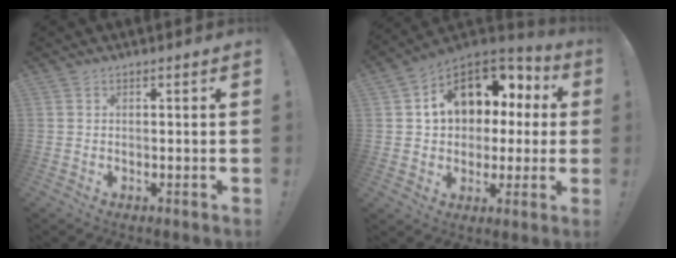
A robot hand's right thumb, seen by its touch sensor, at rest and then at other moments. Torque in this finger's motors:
{"motor_torque": [1.24, 1.27, 0.74, -0.49, 0.07]}